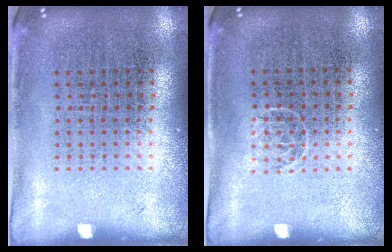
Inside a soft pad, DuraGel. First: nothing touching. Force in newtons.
{"total": 0.6, "press": 0.4, "slide": 0.4}